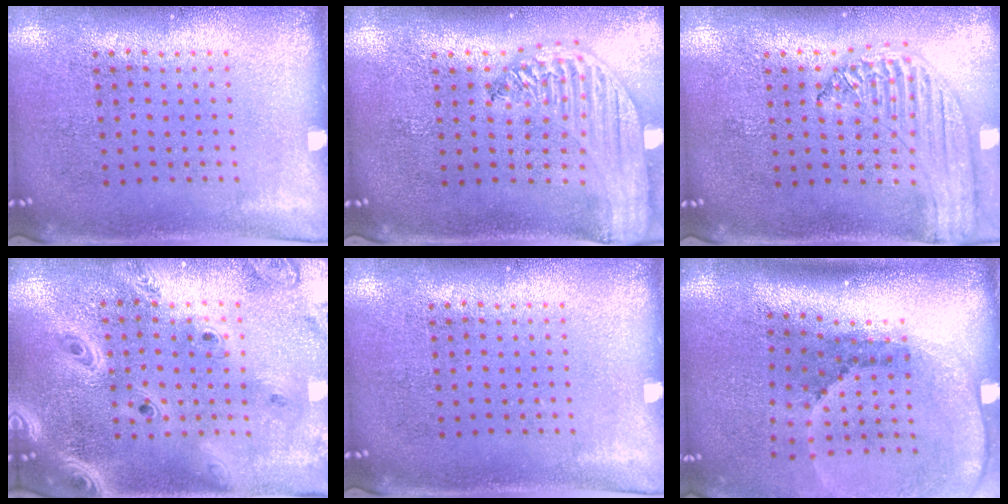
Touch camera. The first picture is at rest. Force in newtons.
{"total": 2.8, "press": 2.2, "slide": 1.6}
{"total": 1.3, "press": 1.2, "slide": 0.2}
{"total": 3.2, "press": 2.6, "slide": 1.9}
{"total": 0.0}
{"total": 2.6, "press": 1.8, "slide": 1.9}